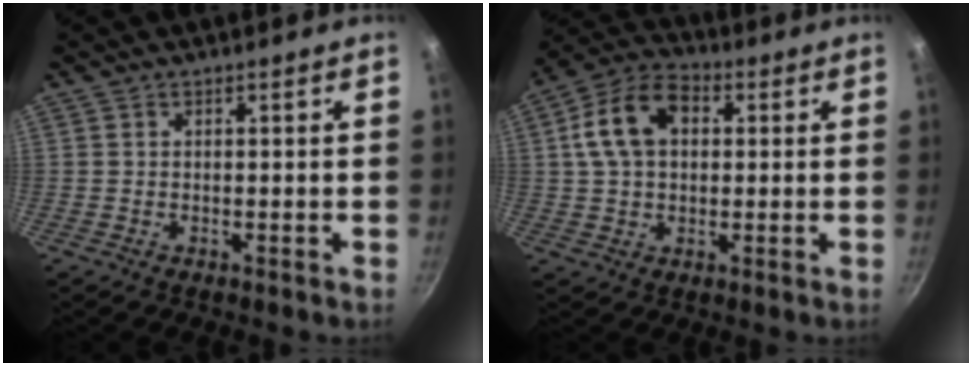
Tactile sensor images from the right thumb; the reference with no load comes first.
{"total": 12.2, "force": [2.5, 8.4, 8.6], "torque": [-0.135, 0.022, 0.029]}